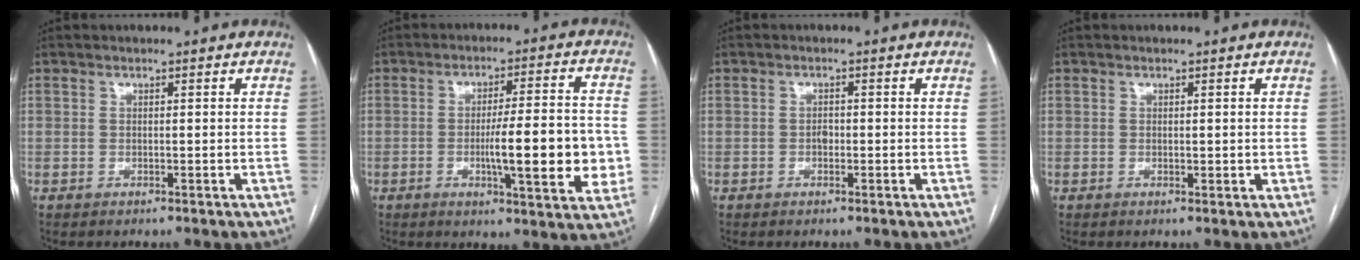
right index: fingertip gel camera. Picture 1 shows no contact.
{"total": 13.3, "force": [-2.2, 2.0, 13.0], "torque": [-0.184, 0.001, -0.031]}
{"total": 1.2, "force": [-0.3, 0.8, 0.8], "torque": [-0.014, 0.003, -0.006]}
{"total": 1.0, "force": [0.2, 0.6, 0.8], "torque": [-0.010, -0.003, 0.004]}